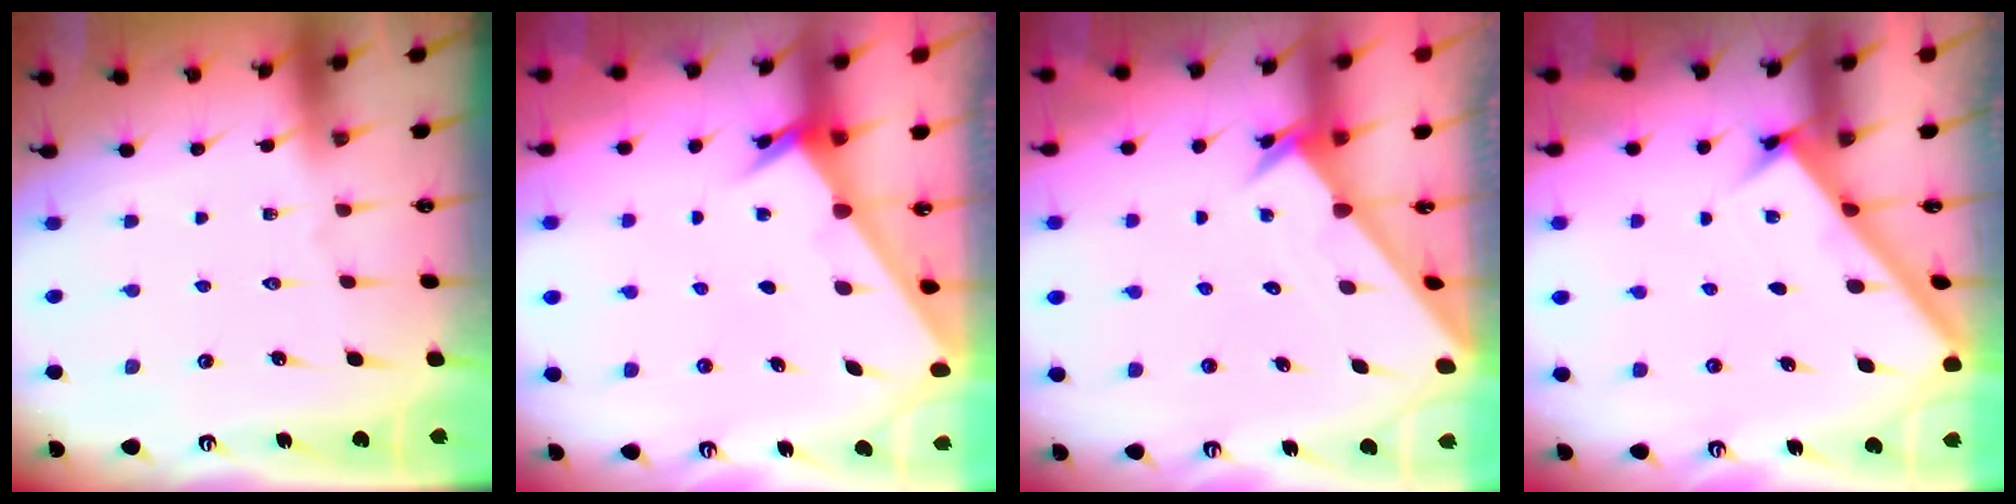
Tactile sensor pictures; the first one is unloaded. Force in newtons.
{"total": 2.1, "press": 2.1, "slide": 0.3}
{"total": 2.5, "press": 2.5, "slide": 0.2}
{"total": 2.6, "press": 2.6, "slide": 0.3}